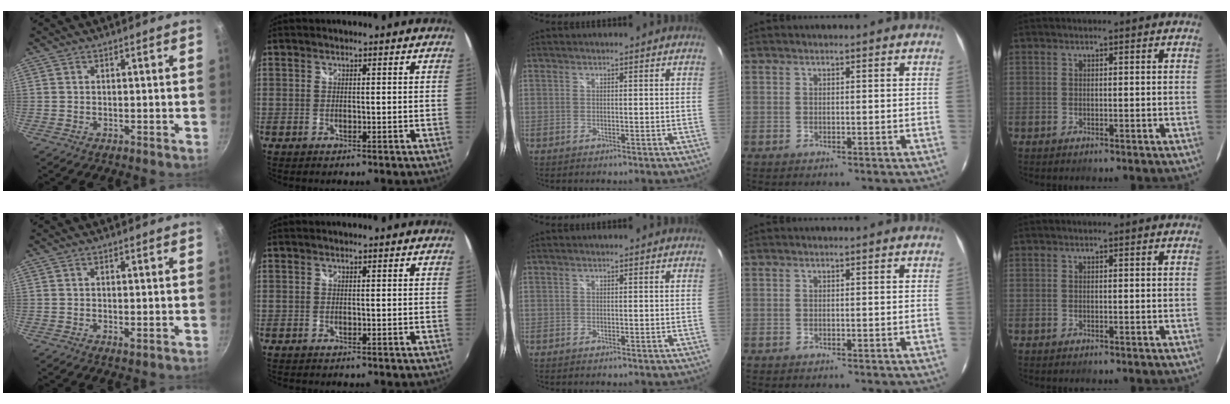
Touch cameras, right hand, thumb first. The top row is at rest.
{"thumb": {"total": 1.3, "force": [0.2, 0.6, 1.1], "torque": [-0.017, -0.001, 0.002]}}